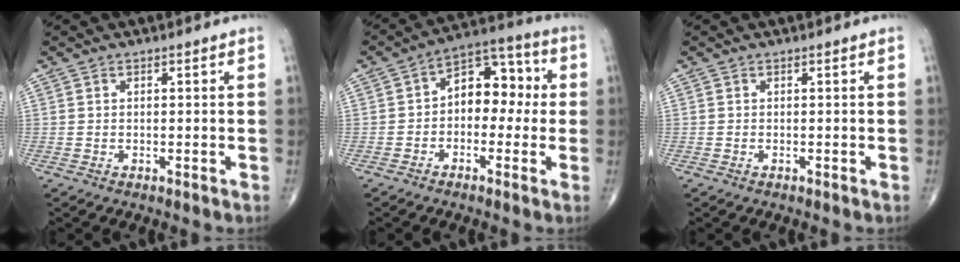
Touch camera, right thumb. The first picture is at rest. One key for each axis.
{"total": 10.4, "fx": 0.0, "fy": 7.0, "fz": 7.6, "tx": -0.071, "ty": 0.041, "tz": -0.018}
{"total": 0.0}